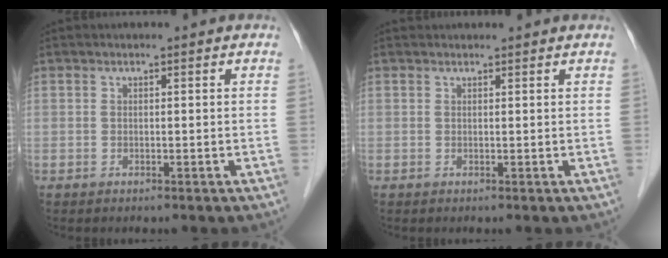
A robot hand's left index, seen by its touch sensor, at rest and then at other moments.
{"total": 2.4, "force": [2.3, 0.4, 0.2], "torque": [-0.009, 0.023, 0.030]}